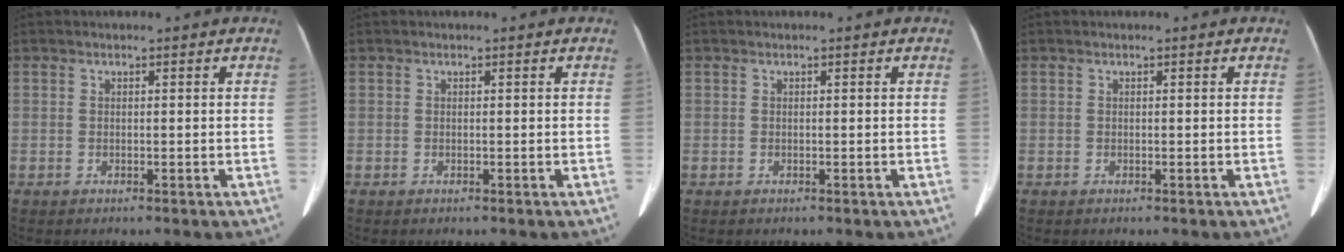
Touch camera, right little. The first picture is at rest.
{"total": 0.0}
{"total": 0.0}
{"total": 0.0}